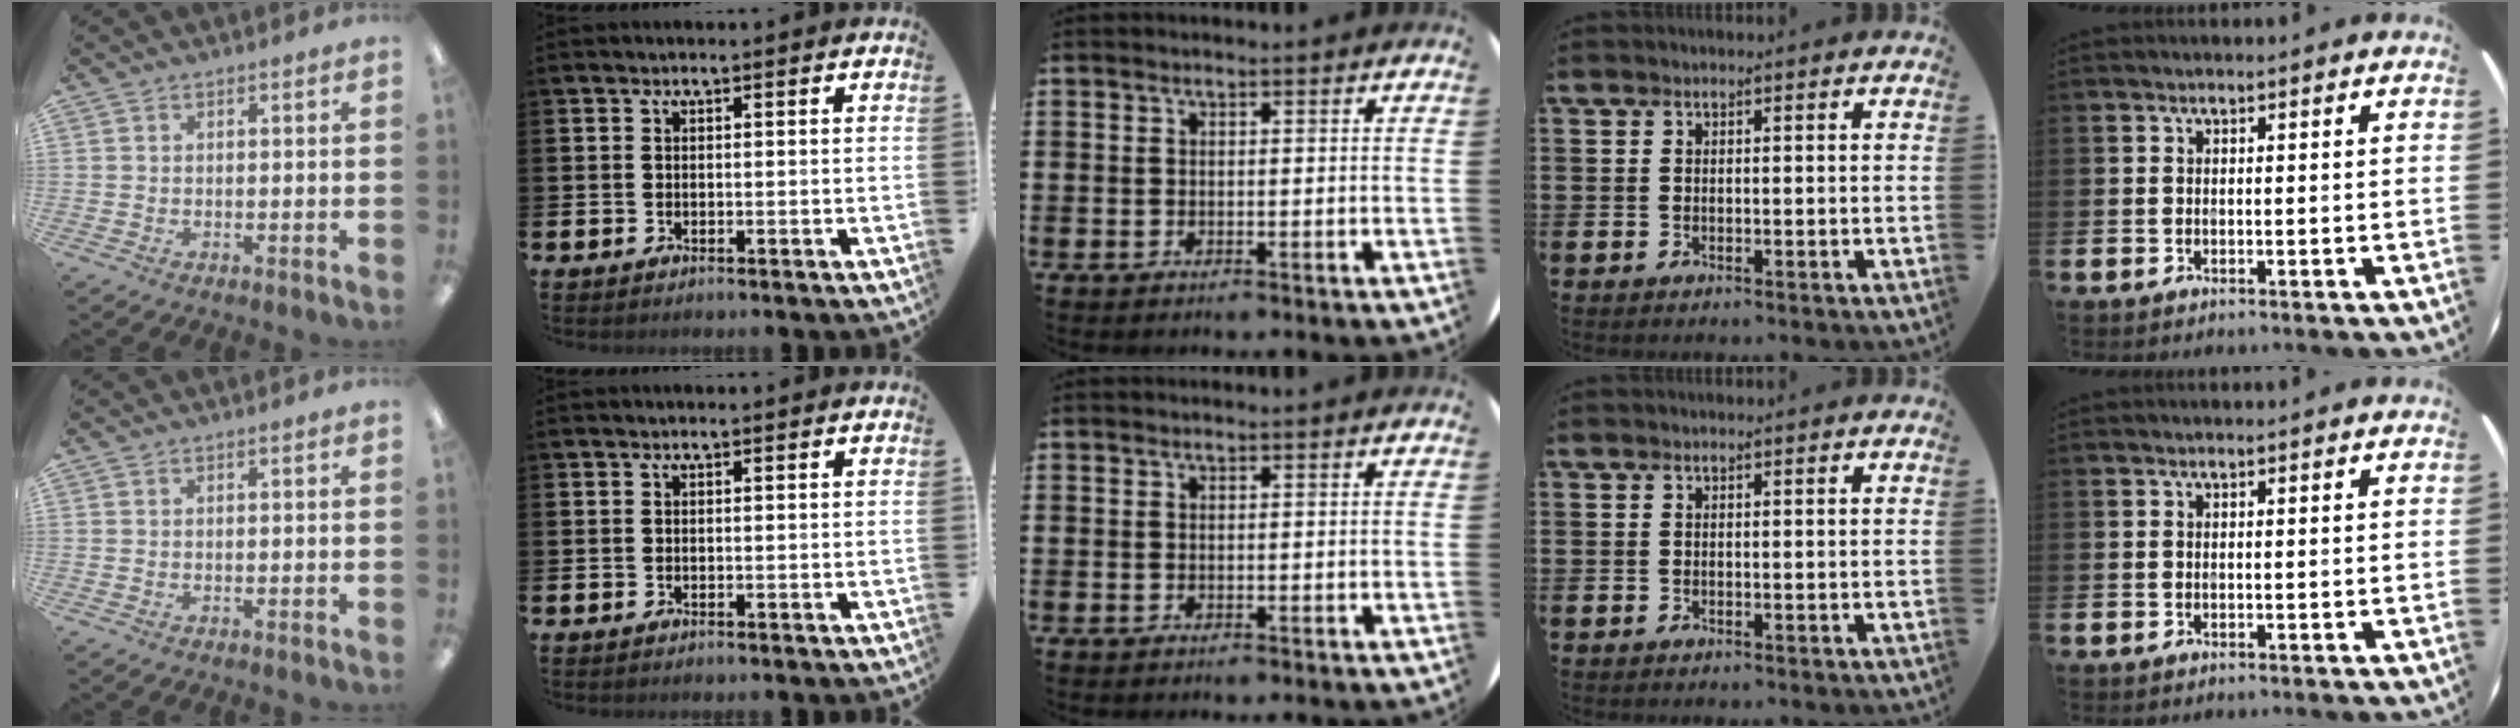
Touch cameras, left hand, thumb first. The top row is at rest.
{}